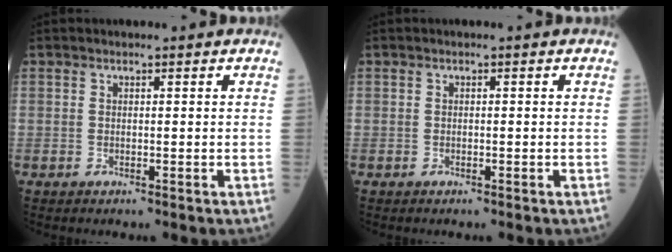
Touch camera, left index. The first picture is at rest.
{"total": 0.0}